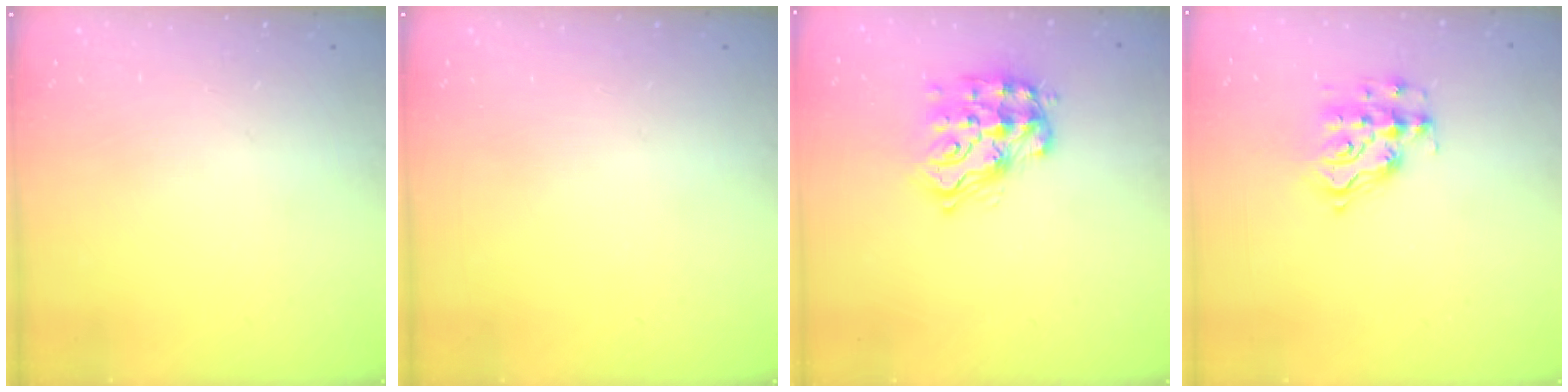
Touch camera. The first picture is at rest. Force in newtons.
{"total": 0.0}
{"total": 14.8, "press": 14.8, "slide": 1.0}
{"total": 10.8, "press": 10.8, "slide": 0.9}